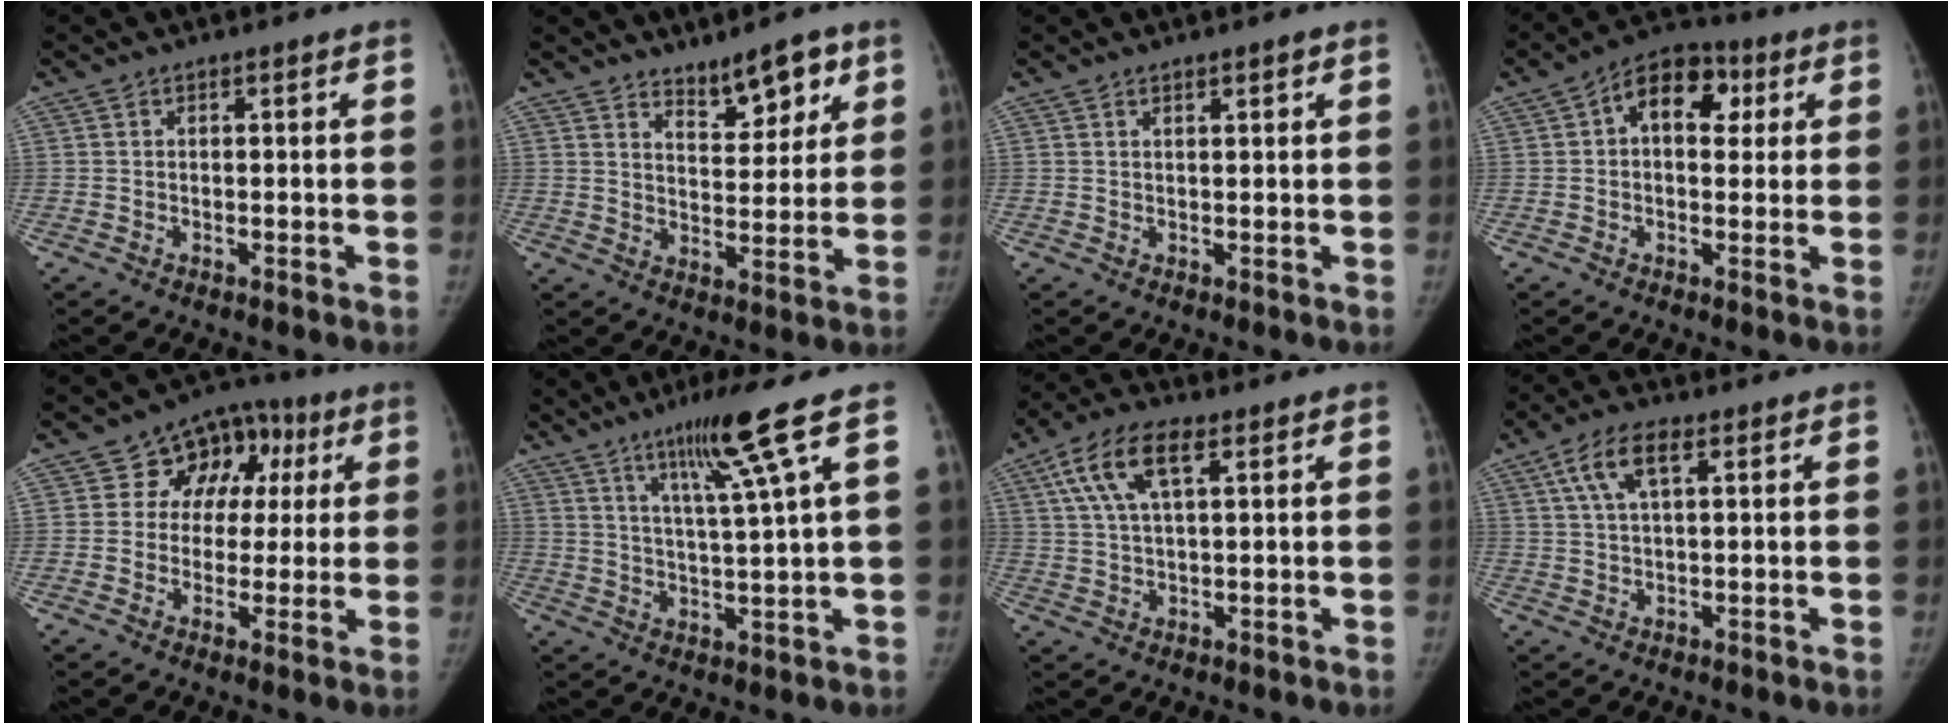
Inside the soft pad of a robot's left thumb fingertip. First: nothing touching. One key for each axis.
{"total": 7.9, "fx": 5.5, "fy": 3.2, "fz": 4.7, "tx": -0.038, "ty": -0.036, "tz": 0.086}
{"total": 1.1, "fx": 0.8, "fy": 0.1, "fz": 0.8, "tx": -0.011, "ty": -0.004, "tz": 0.013}
{"total": 10.0, "fx": 2.6, "fy": 6.6, "fz": 7.1, "tx": -0.070, "ty": 0.019, "tz": 0.027}
{"total": 10.8, "fx": 2.8, "fy": 9.0, "fz": 5.2, "tx": -0.008, "ty": 0.013, "tz": 0.029}
{"total": 10.5, "fx": 5.5, "fy": -1.4, "fz": 8.9, "tx": -0.150, "ty": -0.031, "tz": 0.098}
{"total": 10.0, "fx": 4.2, "fy": 4.3, "fz": 8.0, "tx": -0.159, "ty": 0.013, "tz": 0.077}
{"total": 6.9, "fx": 2.9, "fy": 2.9, "fz": 5.5, "tx": -0.109, "ty": 0.011, "tz": 0.053}